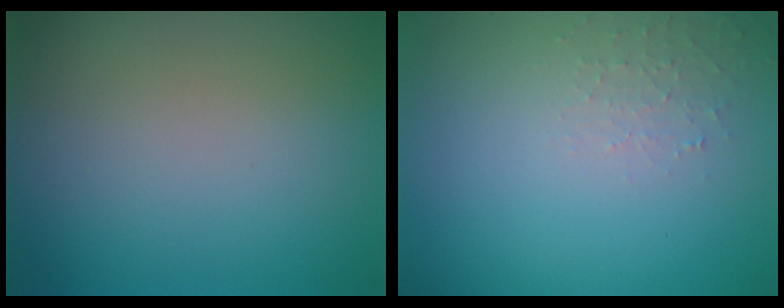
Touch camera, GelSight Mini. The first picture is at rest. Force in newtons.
{"total": 1.3, "press": 1.3, "slide": 0.2}